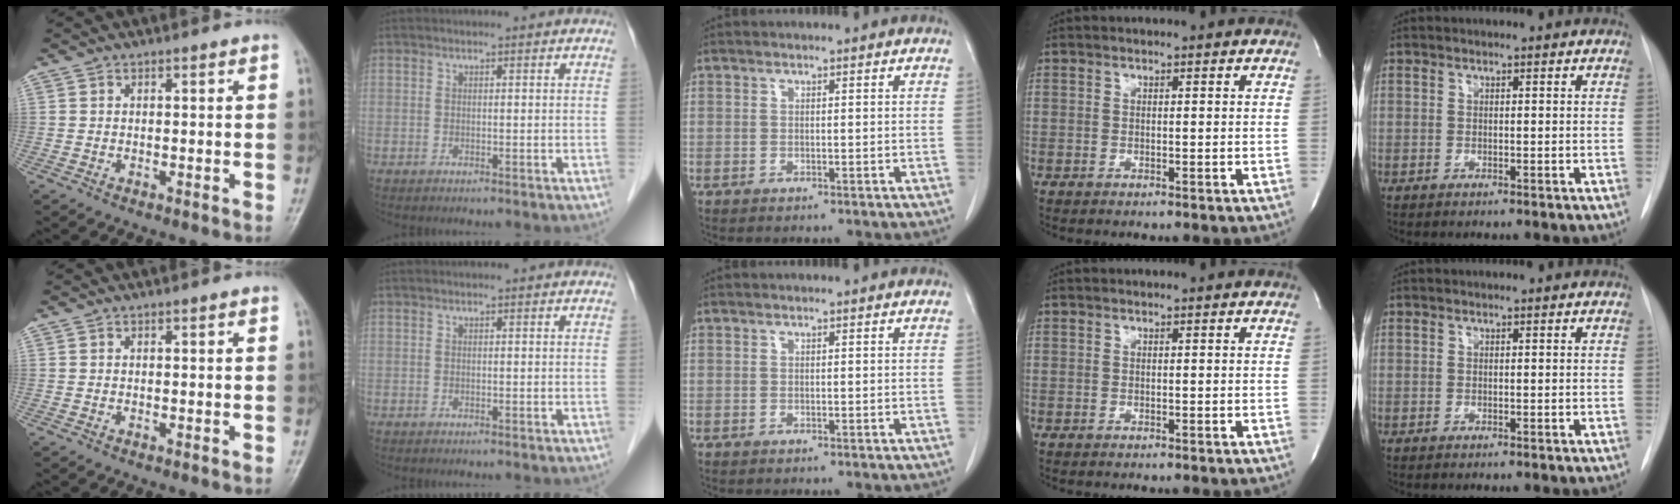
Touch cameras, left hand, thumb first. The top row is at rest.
{}